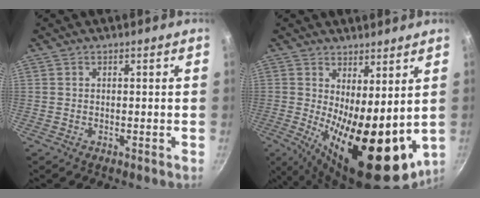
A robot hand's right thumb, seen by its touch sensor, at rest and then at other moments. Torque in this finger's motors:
{"motor_torque": [-0.28, 2.45, 2.07, 0.70, 0.27]}